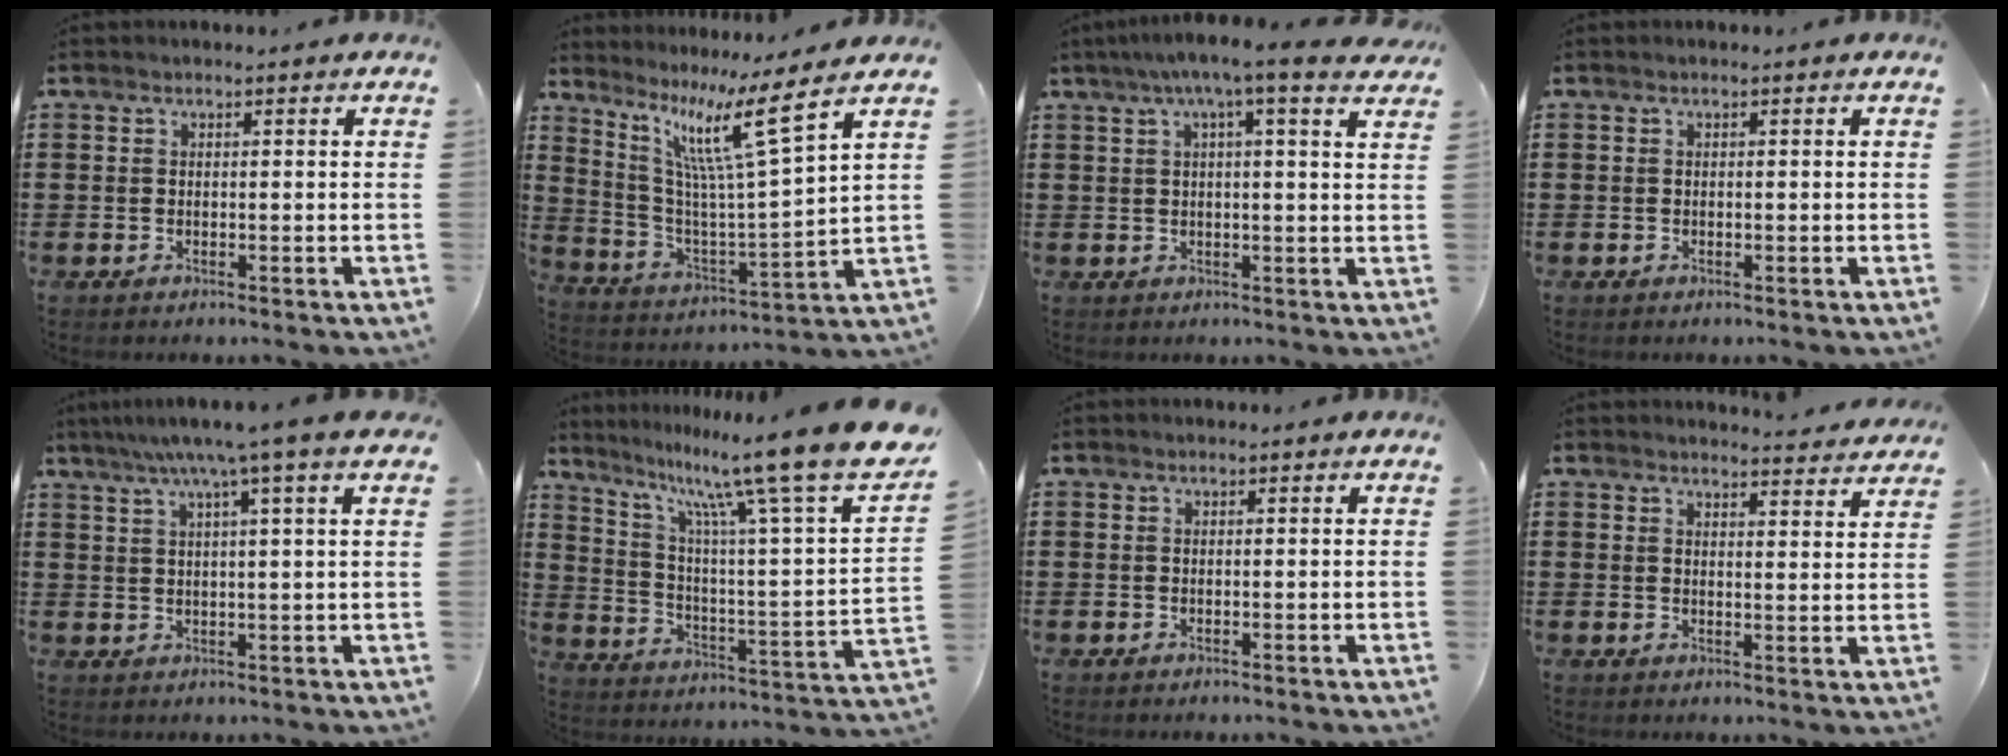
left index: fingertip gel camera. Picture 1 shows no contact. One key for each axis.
{"total": 11.5, "fx": 7.3, "fy": -0.1, "fz": 8.9, "tx": -0.197, "ty": -0.036, "tz": 0.111}
{"total": 5.3, "fx": 3.3, "fy": 0.2, "fz": 4.1, "tx": -0.082, "ty": -0.008, "tz": 0.050}
{"total": 0.0}
{"total": 6.2, "fx": 3.6, "fy": -0.3, "fz": 5.0, "tx": -0.108, "ty": -0.008, "tz": 0.056}
{"total": 14.7, "fx": 11.5, "fy": -0.2, "fz": 9.1, "tx": -0.180, "ty": -0.085, "tz": 0.178}
{"total": 0.0}
{"total": 3.2, "fx": 3.2, "fy": -0.2, "fz": 0.3, "tx": -0.008, "ty": -0.018, "tz": 0.058}